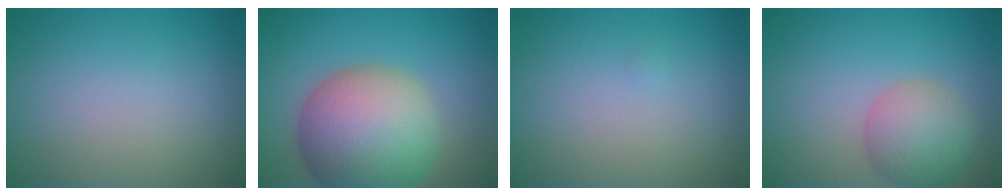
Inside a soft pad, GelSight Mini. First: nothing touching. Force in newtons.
{"total": 12.0, "press": 11.9, "slide": 0.7}
{"total": 0.0}
{"total": 4.6, "press": 4.6, "slide": 0.2}